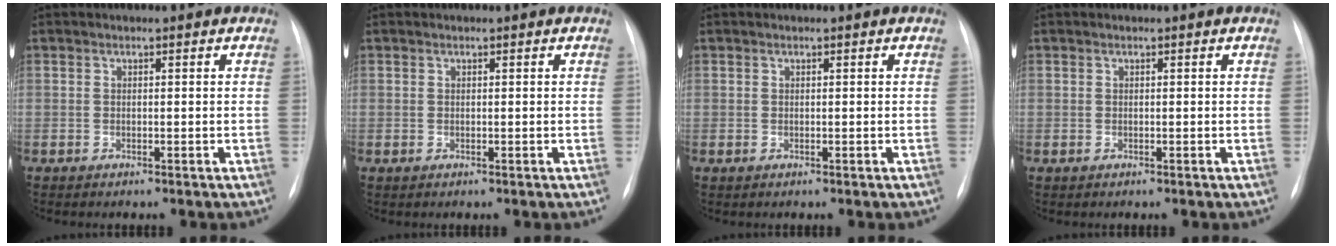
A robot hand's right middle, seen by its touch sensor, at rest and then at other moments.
{"total": 0.0}
{"total": 0.0}
{"total": 0.0}